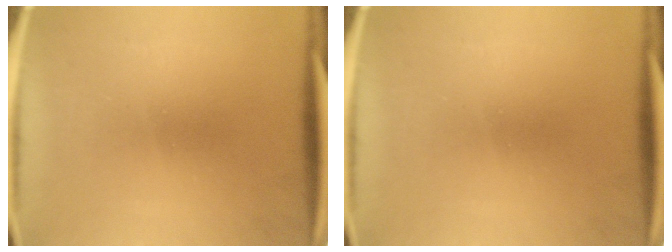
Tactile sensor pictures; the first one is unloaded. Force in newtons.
{"total": 0.0}